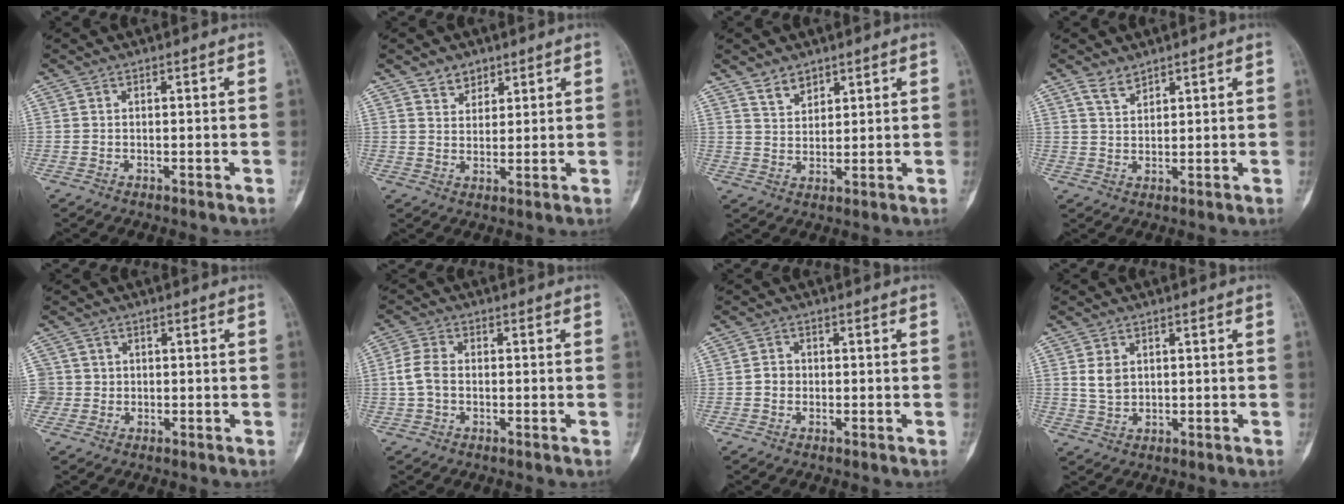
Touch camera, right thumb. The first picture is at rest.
{"total": 4.0, "force": [2.9, 2.6, 1.0], "torque": [0.005, -0.021, 0.051]}
{"total": 4.0, "force": [3.1, 2.2, 1.2], "torque": [-0.004, -0.025, 0.062]}
{"total": 3.0, "force": [2.4, 1.4, 1.2], "torque": [-0.015, -0.015, 0.050]}
{"total": 3.5, "force": [0.2, 3.5, 0.0], "torque": [0.026, 0.007, 0.002]}
{"total": 4.5, "force": [-0.4, 3.2, 3.2], "torque": [-0.070, 0.015, -0.012]}
{"total": 2.1, "force": [-0.3, 1.9, 0.9], "torque": [-0.004, 0.007, -0.008]}
{"total": 3.9, "force": [0.9, 2.9, 2.3], "torque": [-0.031, -0.006, 0.025]}